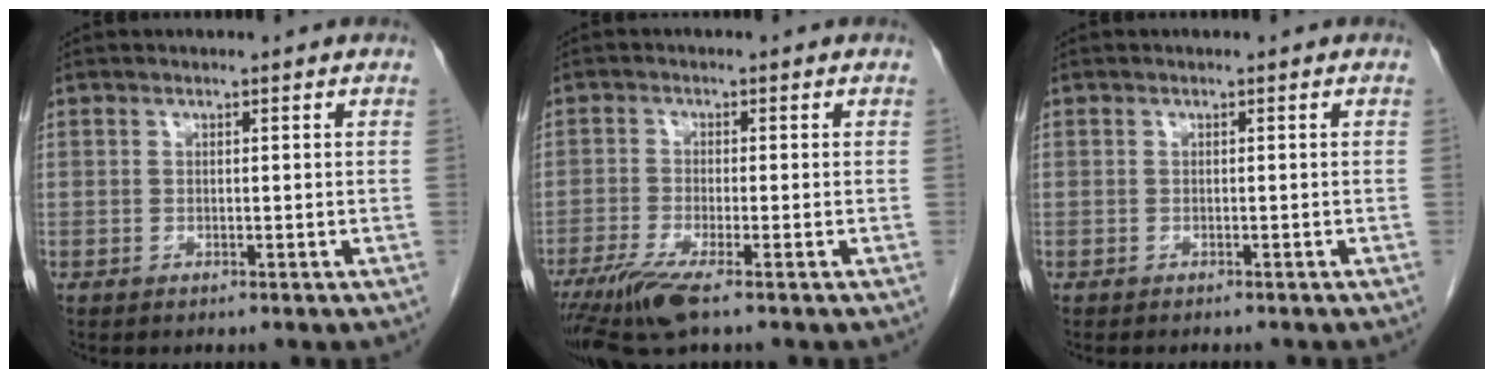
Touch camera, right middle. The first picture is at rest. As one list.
[{"total": 6.3, "force": [-4.2, 0.2, 4.7], "torque": [-0.089, -0.019, -0.079]}, {"total": 2.2, "force": [-2.0, 0.4, 0.9], "torque": [-0.013, -0.003, -0.022]}]